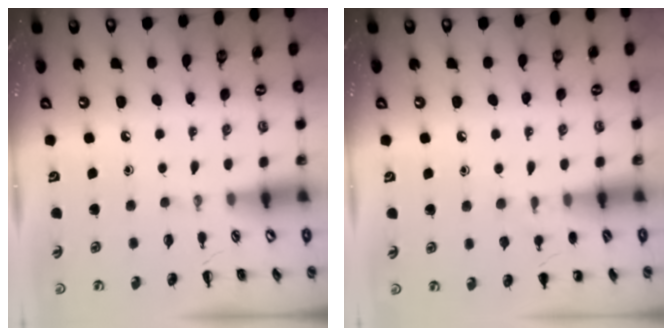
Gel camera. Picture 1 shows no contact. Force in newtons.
{"total": 6.7, "press": 6.4, "slide": 1.9}